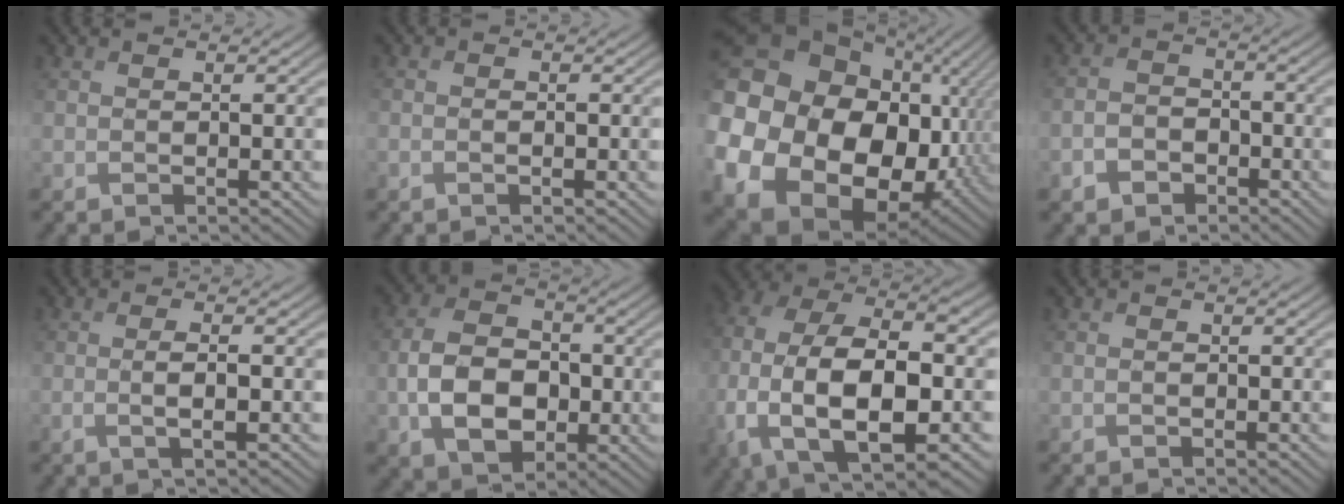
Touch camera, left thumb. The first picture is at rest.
{"total": 0.9, "force": [-0.7, 0.2, 0.4], "torque": [-0.003, 0.001, -0.017]}
{"total": 24.0, "force": [-2.5, 19.1, 14.3], "torque": [-0.343, -0.071, -0.041]}
{"total": 4.0, "force": [-2.7, 2.6, 1.3], "torque": [-0.022, -0.001, -0.060]}
{"total": 2.8, "force": [-0.8, 0.4, 2.7], "torque": [-0.052, 0.001, -0.019]}
{"total": 9.2, "force": [-2.2, 6.5, 6.0], "torque": [-0.127, -0.008, -0.047]}
{"total": 16.9, "force": [-4.6, 9.5, 13.3], "torque": [-0.299, -0.033, -0.057]}
{"total": 0.6, "force": [-0.4, 0.3, 0.2], "torque": [-0.003, 0.000, -0.006]}